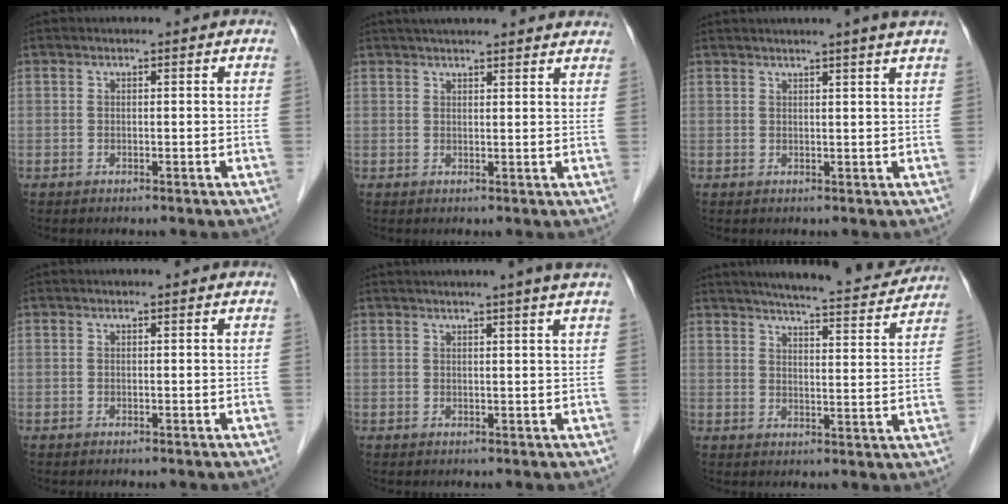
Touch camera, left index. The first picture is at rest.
{"total": 14.5, "force": [13.2, 1.7, 5.9], "torque": [-0.077, 0.037, 0.160]}
{"total": 4.1, "force": [3.3, -1.2, 2.1], "torque": [-0.031, 0.003, 0.038]}
{"total": 0.0}
{"total": 4.3, "force": [3.4, -1.2, 2.3], "torque": [-0.034, 0.003, 0.041]}
{"total": 16.0, "force": [14.7, 1.6, 6.2], "torque": [-0.087, -0.009, 0.186]}